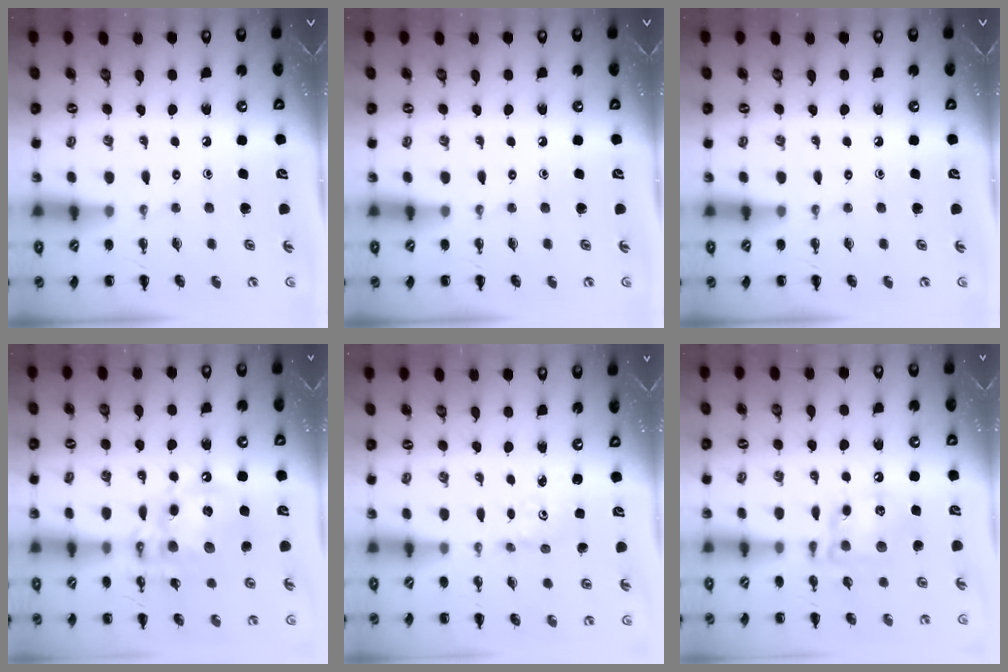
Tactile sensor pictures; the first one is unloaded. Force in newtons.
{"total": 0.0}
{"total": 0.0}
{"total": 16.7, "press": 16.4, "slide": 3.3}
{"total": 1.6, "press": 1.6, "slide": 0.4}
{"total": 15.3, "press": 15.1, "slide": 2.1}